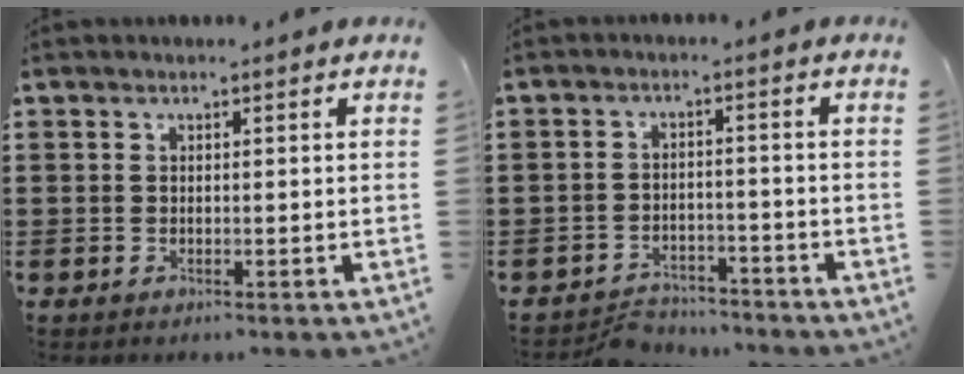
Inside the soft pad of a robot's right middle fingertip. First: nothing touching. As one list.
[{"total": 3.6, "force": [-3.5, 0.9, 0.1], "torque": [-0.008, 0.003, -0.072]}]